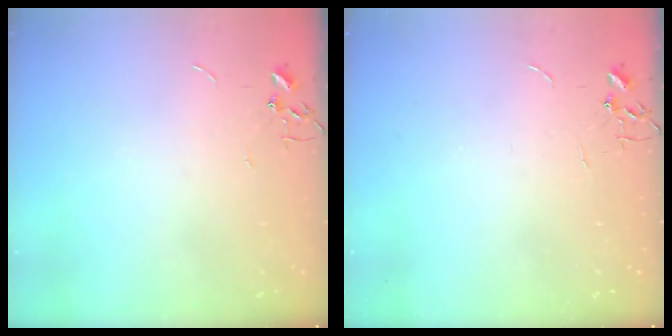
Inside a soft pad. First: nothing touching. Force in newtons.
{"total": 0.0}